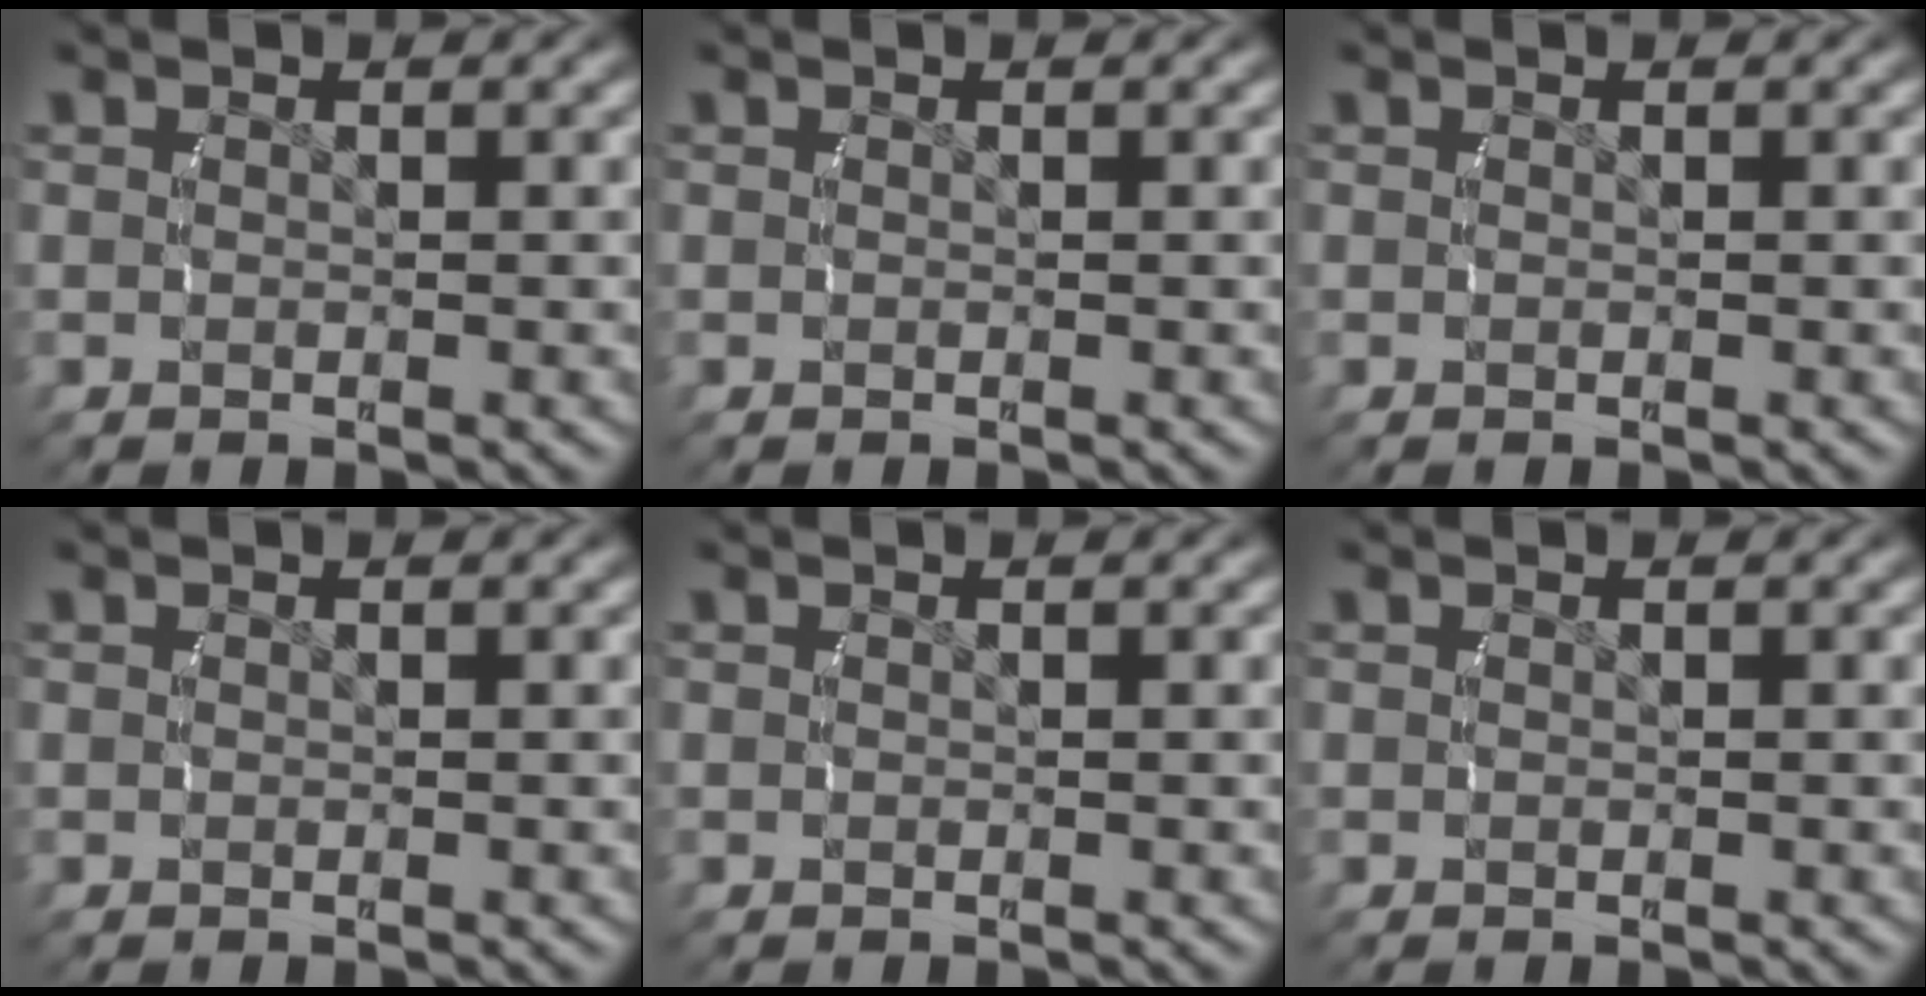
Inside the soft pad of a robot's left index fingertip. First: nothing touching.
{"total": 0.0}
{"total": 0.0}
{"total": 0.0}
{"total": 0.0}
{"total": 0.0}